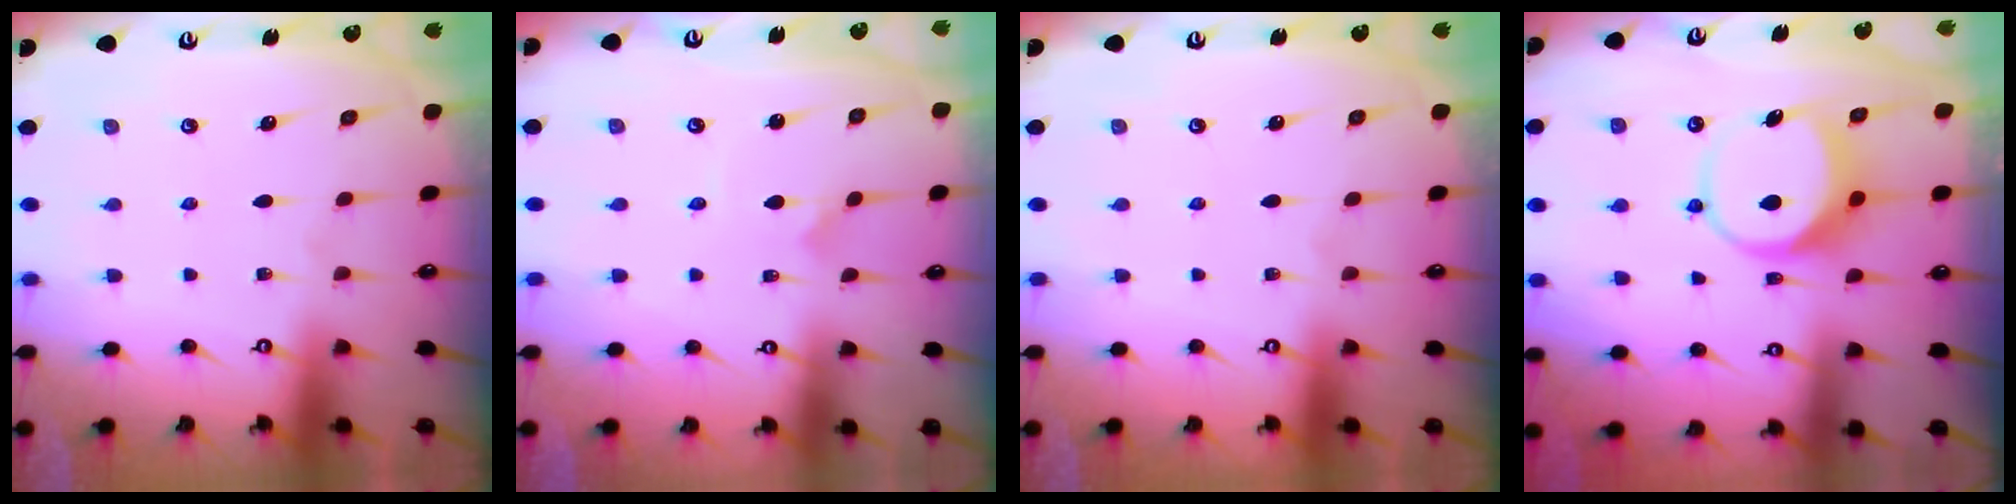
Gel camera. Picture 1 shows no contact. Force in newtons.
{"total": 2.3, "press": 2.3, "slide": 0.2}
{"total": 0.0}
{"total": 8.7, "press": 8.6, "slide": 0.8}